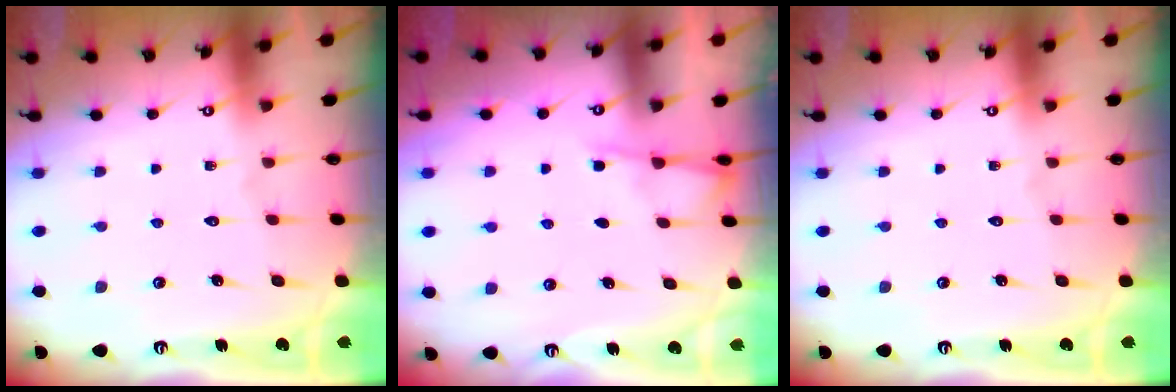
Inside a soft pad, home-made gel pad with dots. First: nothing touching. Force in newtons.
{"total": 2.7, "press": 2.6, "slide": 0.4}
{"total": 0.0}